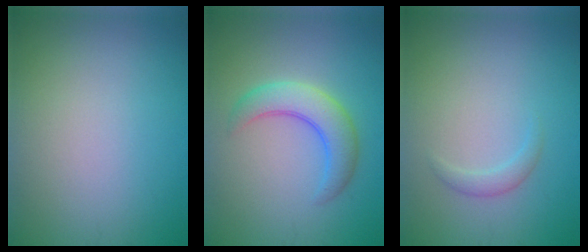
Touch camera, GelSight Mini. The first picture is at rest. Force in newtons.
{"total": 4.3, "press": 4.3, "slide": 0.2}
{"total": 1.2, "press": 1.2, "slide": 0.1}